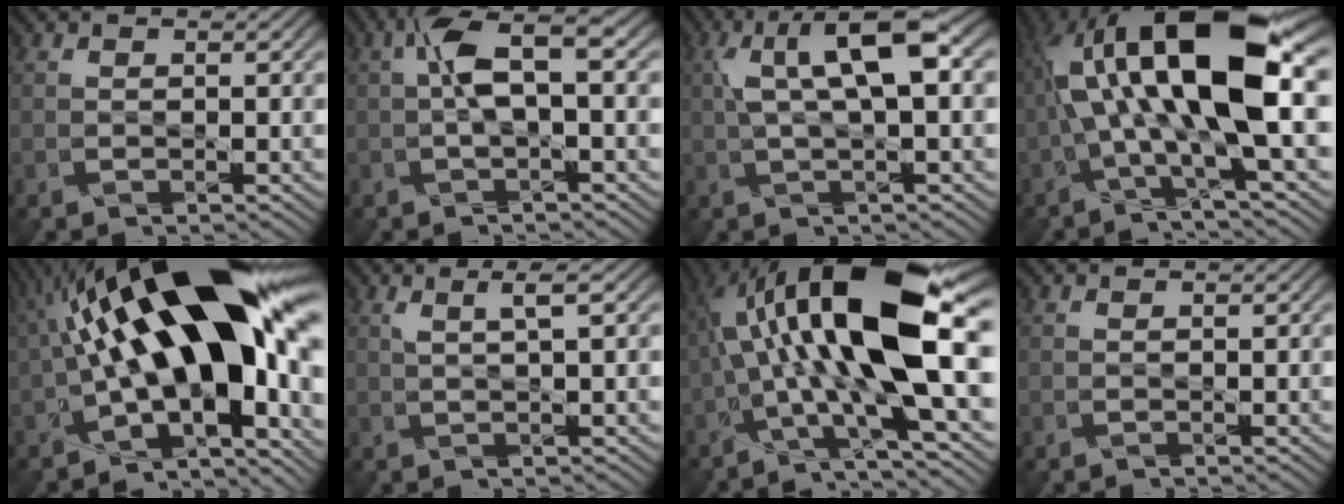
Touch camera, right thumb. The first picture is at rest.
{"total": 4.6, "force": [0.7, 1.1, 4.4], "torque": [-0.092, 0.017, 0.006]}
{"total": 7.7, "force": [2.1, 1.9, 7.1], "torque": [-0.134, 0.015, 0.035]}
{"total": 16.0, "force": [2.0, 5.1, 15.1], "torque": [-0.275, 0.022, 0.025]}
{"total": 19.1, "force": [1.1, 6.8, 17.9], "torque": [-0.258, 0.039, 0.001]}
{"total": 1.9, "force": [1.0, -0.1, 1.6], "torque": [-0.023, 0.011, 0.017]}
{"total": 17.4, "force": [1.6, 5.3, 16.5], "torque": [-0.288, 0.050, 0.011]}
{"total": 0.0}